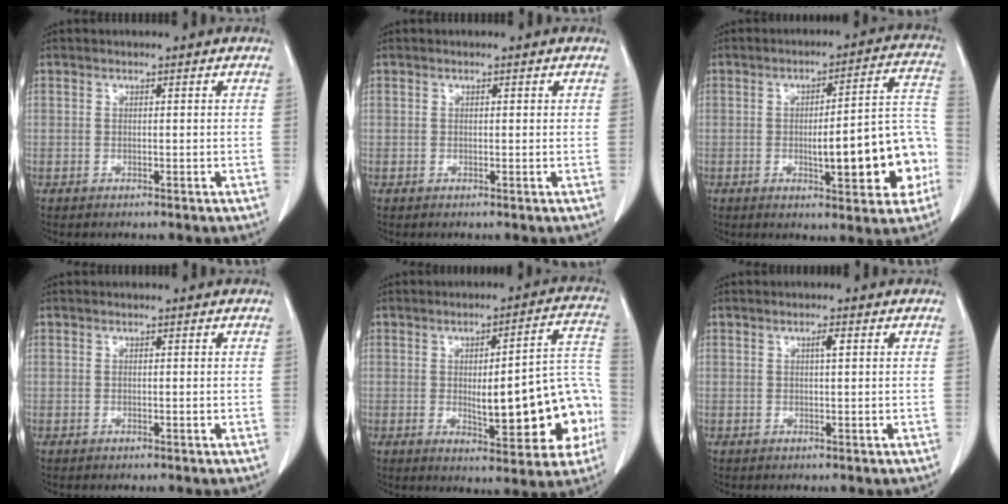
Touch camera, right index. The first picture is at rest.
{"total": 0.0}
{"total": 14.8, "force": [-3.6, 3.2, 14.0], "torque": [-0.165, 0.032, -0.041]}
{"total": 0.0}
{"total": 17.2, "force": [-3.2, 4.5, 16.3], "torque": [-0.159, 0.034, -0.027]}
{"total": 1.3, "force": [0.4, 0.1, 1.2], "torque": [-0.024, 0.002, 0.007]}